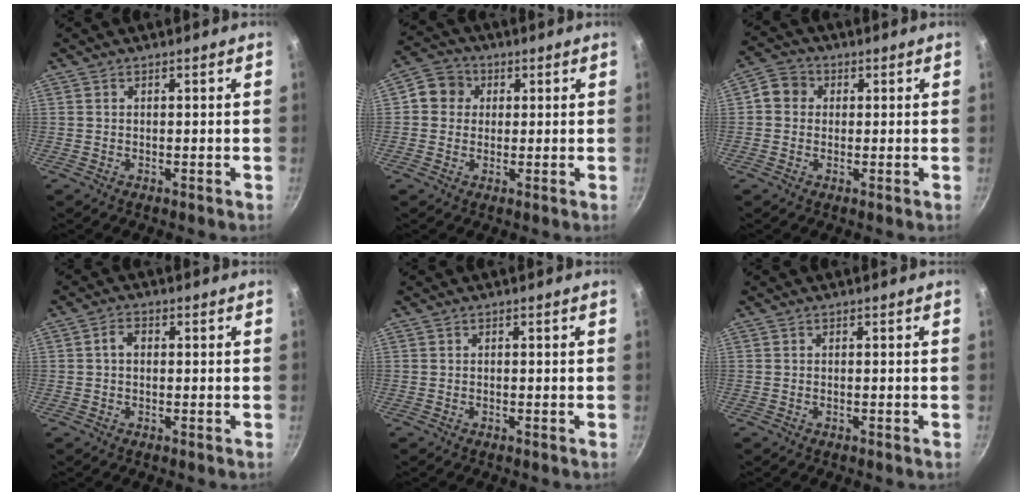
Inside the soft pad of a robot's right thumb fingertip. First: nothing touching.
{"total": 6.1, "force": [1.1, 5.6, 2.2], "torque": [-0.003, 0.010, 0.004]}
{"total": 4.9, "force": [0.5, 4.4, 2.0], "torque": [-0.015, 0.008, -0.007]}
{"total": 2.5, "force": [0.2, 1.8, 1.8], "torque": [-0.027, 0.008, 0.000]}
{"total": 0.0}
{"total": 0.0}